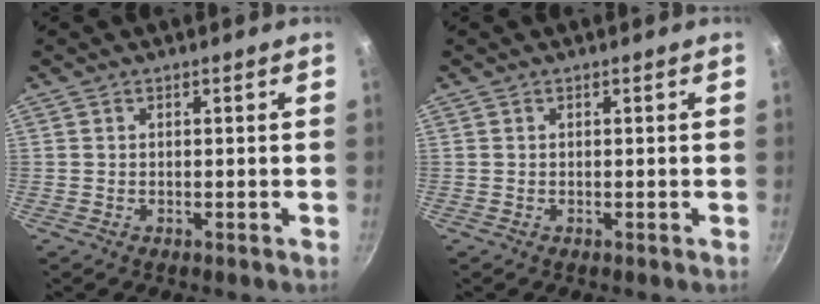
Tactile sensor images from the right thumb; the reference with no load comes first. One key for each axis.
{"total": 0.0}